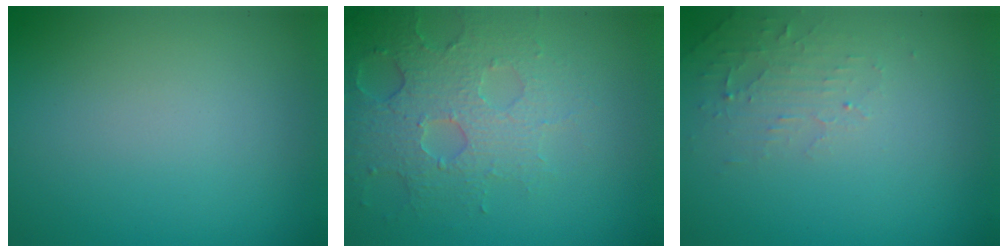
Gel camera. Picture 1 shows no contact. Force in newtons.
{"total": 4.0, "press": 4.0, "slide": 0.5}
{"total": 2.0, "press": 1.9, "slide": 0.4}